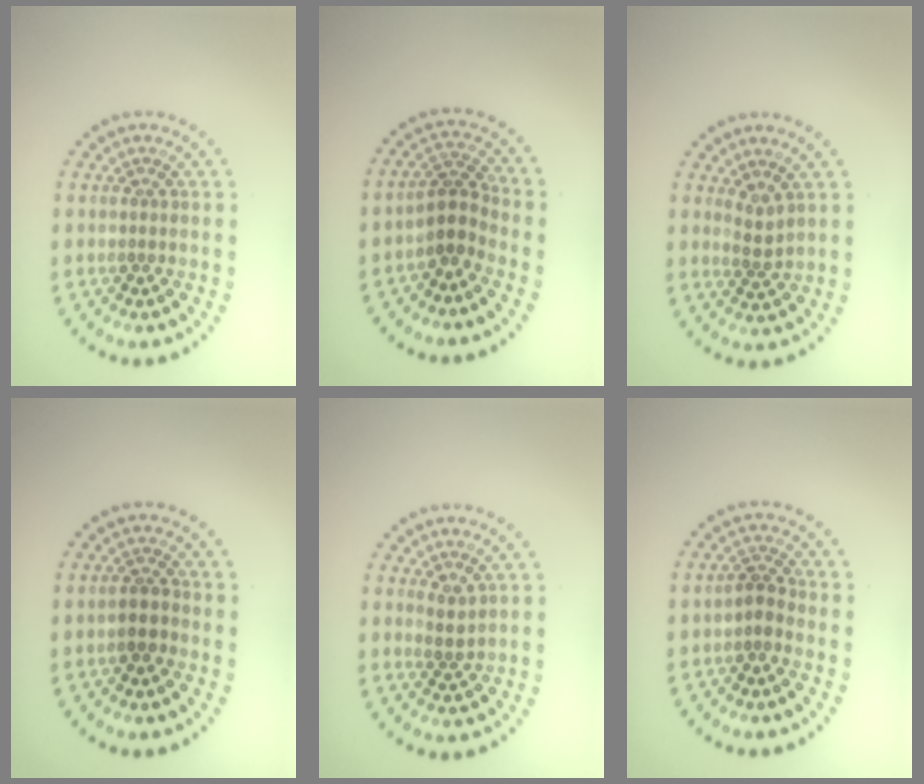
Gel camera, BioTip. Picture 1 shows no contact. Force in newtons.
{"total": 2.5, "press": 2.0, "slide": 1.6}
{"total": 1.5, "press": 1.1, "slide": 1.0}
{"total": 1.9, "press": 1.7, "slide": 0.9}
{"total": 1.5, "press": 1.1, "slide": 1.0}
{"total": 1.6, "press": 1.3, "slide": 0.9}